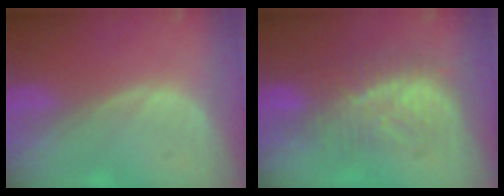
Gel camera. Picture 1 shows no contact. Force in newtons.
{"total": 8.0, "press": 7.8, "slide": 1.6}